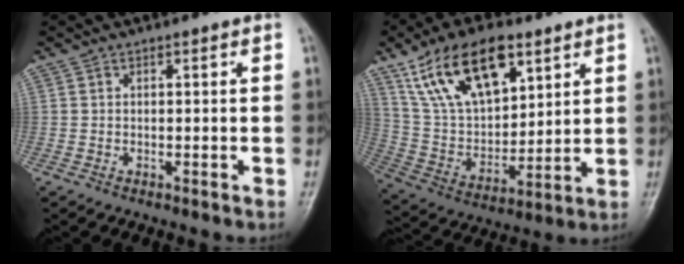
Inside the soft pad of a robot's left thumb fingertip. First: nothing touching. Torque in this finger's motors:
{"motor_torque": [0.38, 0.39, 1.29, -1.49, 0.18]}